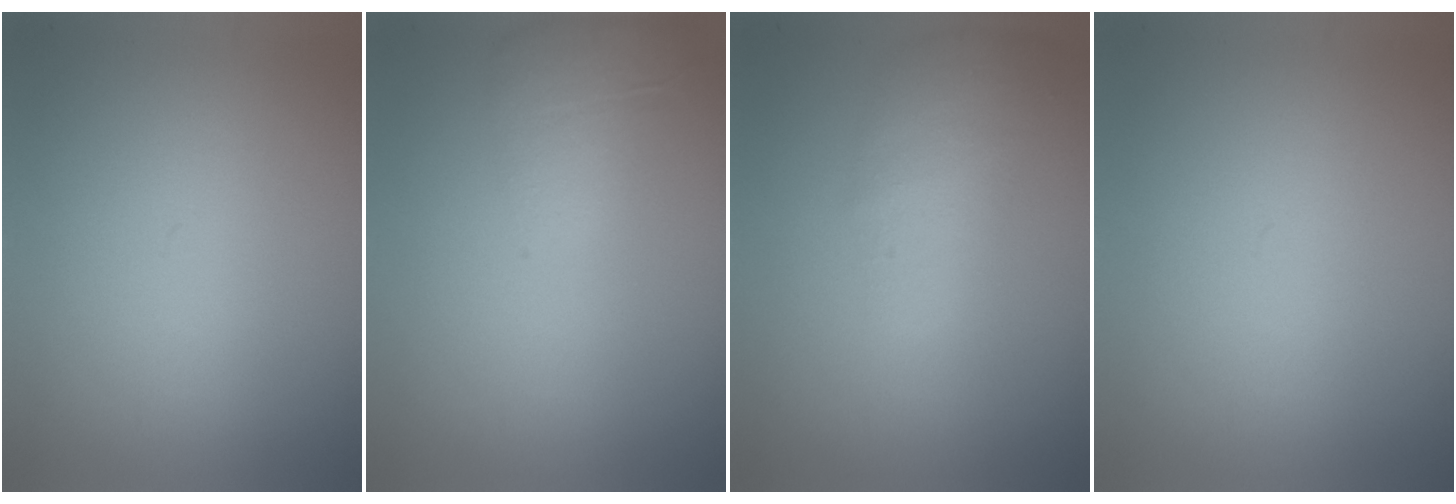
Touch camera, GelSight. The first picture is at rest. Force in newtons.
{"total": 2.1}
{"total": 2.2}
{"total": 0.0}